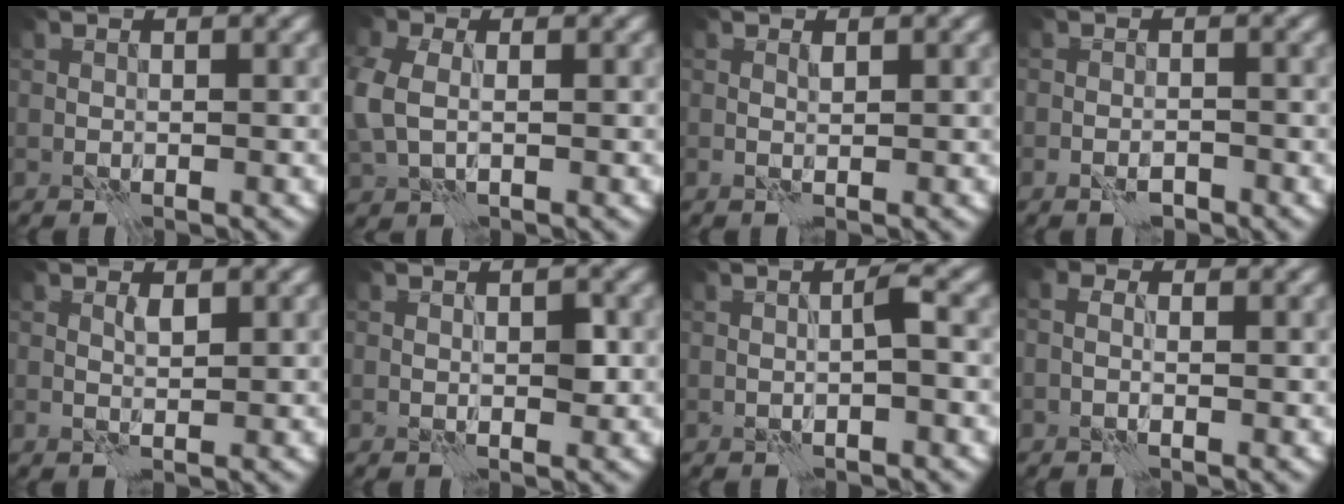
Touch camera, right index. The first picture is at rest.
{"total": 3.9, "force": [0.1, 2.8, 2.7], "torque": [-0.086, 0.000, 0.009]}
{"total": 1.1, "force": [0.9, -0.6, 0.0], "torque": [0.001, 0.002, 0.017]}
{"total": 0.6, "force": [-0.4, 0.0, 0.5], "torque": [-0.007, 0.002, -0.009]}
{"total": 1.2, "force": [1.1, -0.5, 0.3], "torque": [-0.006, 0.000, 0.021]}
{"total": 1.1, "force": [0.5, 0.1, 0.9], "torque": [-0.010, 0.000, 0.012]}
{"total": 1.4, "force": [0.3, -0.7, 1.1], "torque": [-0.017, 0.008, 0.002]}
{"total": 0.9, "force": [-0.3, 0.4, 0.8], "torque": [-0.009, 0.006, -0.020]}